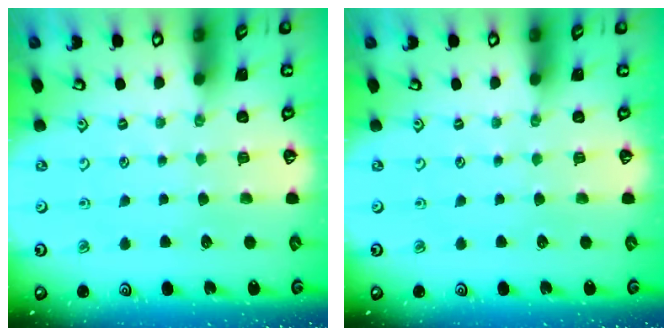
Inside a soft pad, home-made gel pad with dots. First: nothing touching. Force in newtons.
{"total": 0.0}